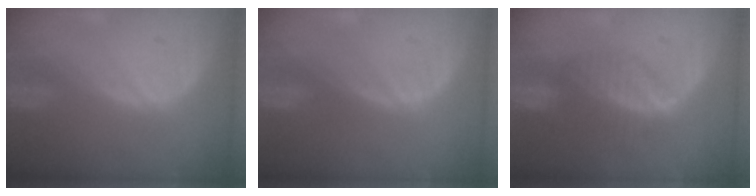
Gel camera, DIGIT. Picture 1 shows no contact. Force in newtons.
{"total": 0.0}
{"total": 6.9, "press": 6.0, "slide": 3.5}